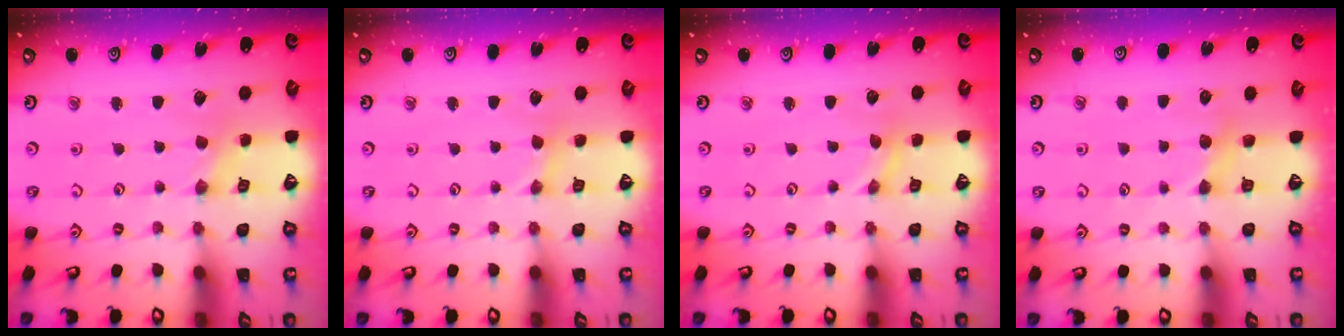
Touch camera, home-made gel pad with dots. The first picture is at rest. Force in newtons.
{"total": 1.2, "press": 1.1, "slide": 0.3}
{"total": 0.0}
{"total": 3.6, "press": 3.5, "slide": 0.5}